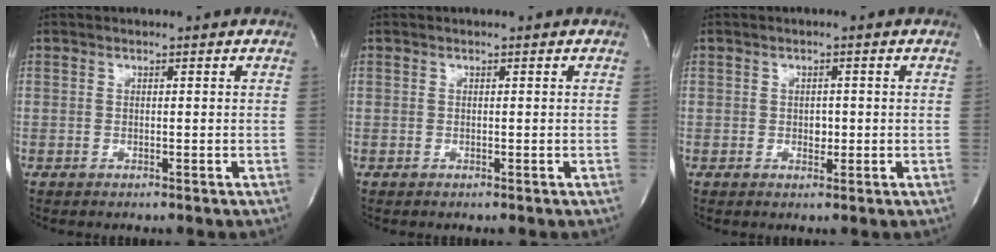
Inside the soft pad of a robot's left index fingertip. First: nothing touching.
{"total": 0.0}
{"total": 1.6, "force": [-0.5, 1.1, 1.0], "torque": [-0.014, -0.003, -0.008]}